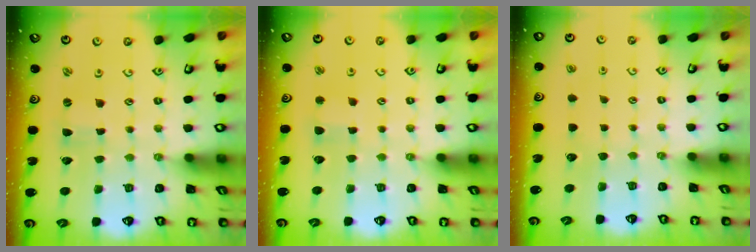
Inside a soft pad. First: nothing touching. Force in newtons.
{"total": 3.4, "press": 3.4, "slide": 0.3}
{"total": 0.0}